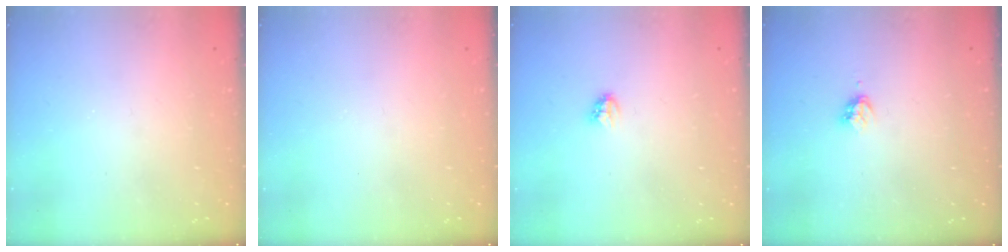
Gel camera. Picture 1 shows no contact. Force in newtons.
{"total": 0.0}
{"total": 2.8, "press": 2.8, "slide": 0.3}
{"total": 3.2, "press": 3.1, "slide": 0.5}